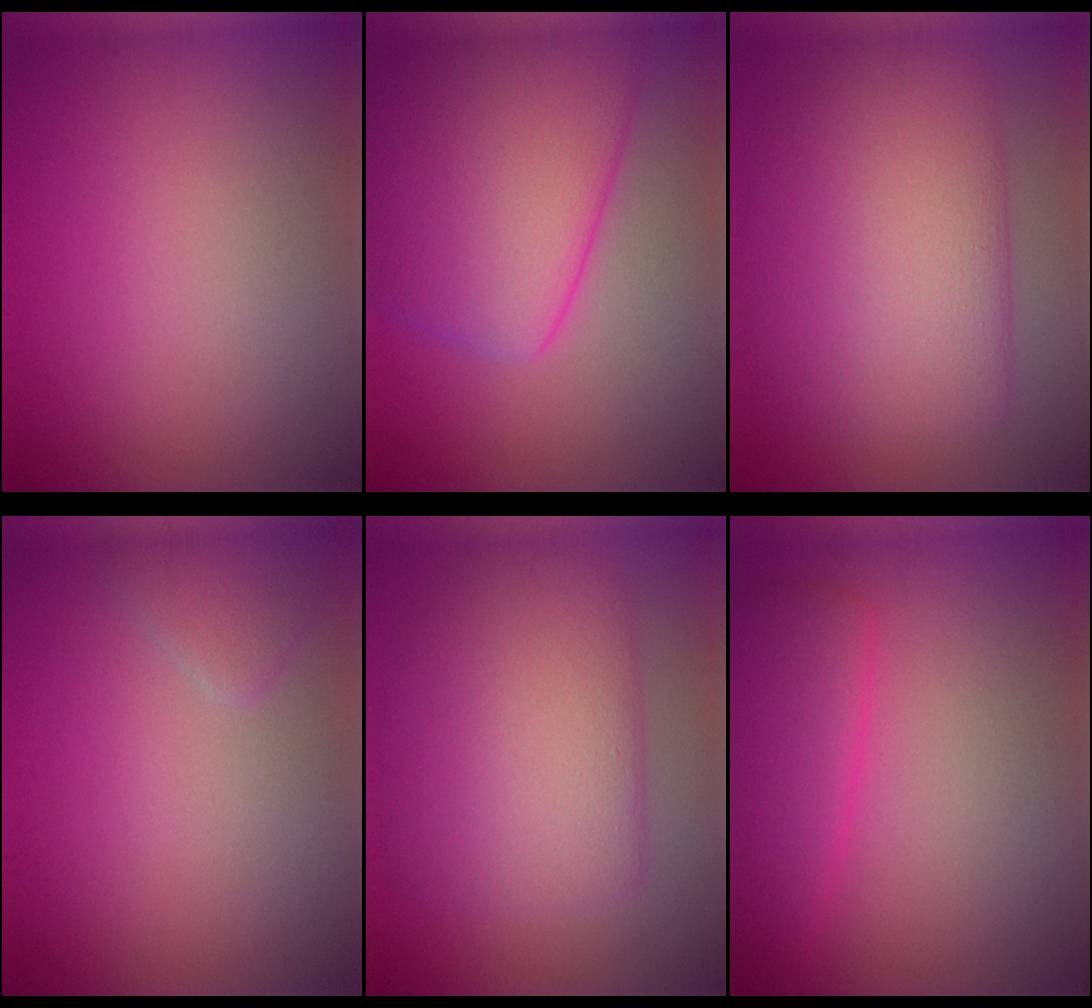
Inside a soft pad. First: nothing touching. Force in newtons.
{"total": 10.9, "press": 10.9, "slide": 0.7}
{"total": 10.1, "press": 10.0, "slide": 0.7}
{"total": 1.6, "press": 1.6, "slide": 0.1}
{"total": 8.5, "press": 8.4, "slide": 0.7}
{"total": 4.2, "press": 4.2, "slide": 0.1}